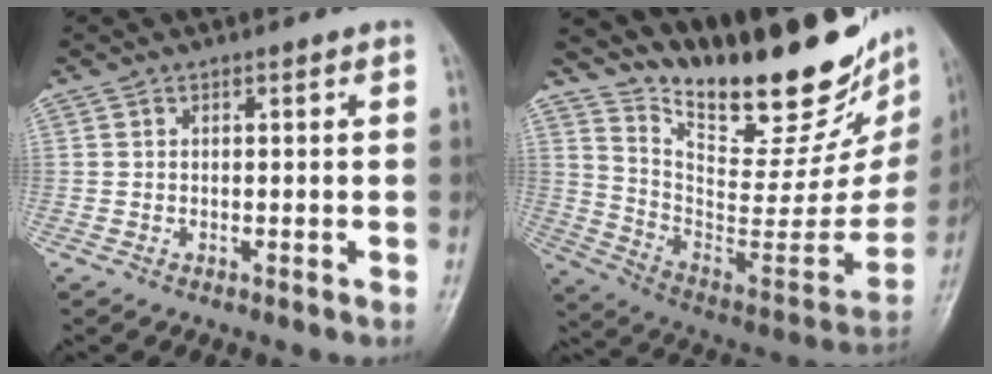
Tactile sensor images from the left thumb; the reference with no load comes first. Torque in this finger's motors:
{"motor_torque": [0.46, 0.06, 0.54, -2.24, 0.09]}